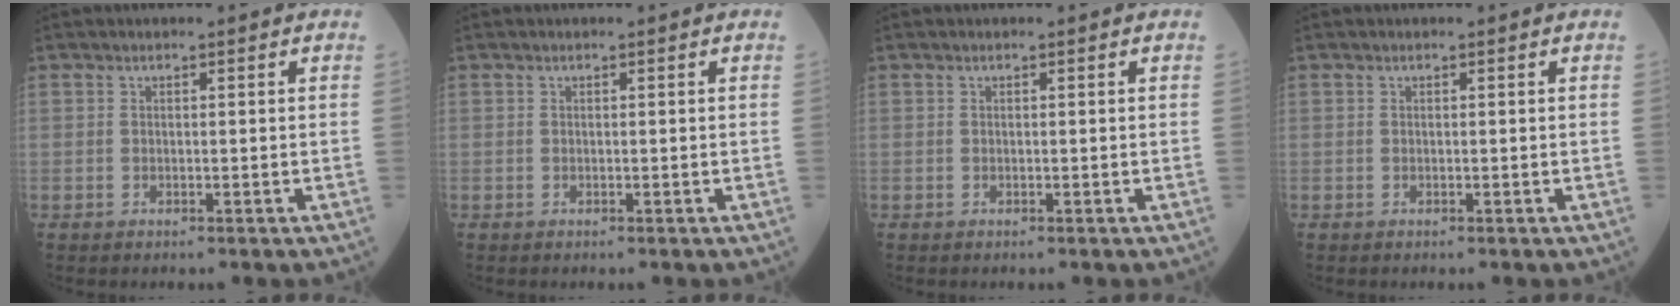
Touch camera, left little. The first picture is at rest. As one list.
[{"total": 0.0}, {"total": 0.0}, {"total": 0.0}]